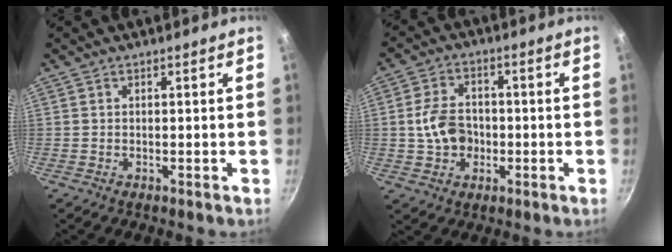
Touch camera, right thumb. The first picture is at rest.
{"total": 8.2, "force": [-1.0, 6.3, 5.2], "torque": [-0.077, 0.017, -0.021]}